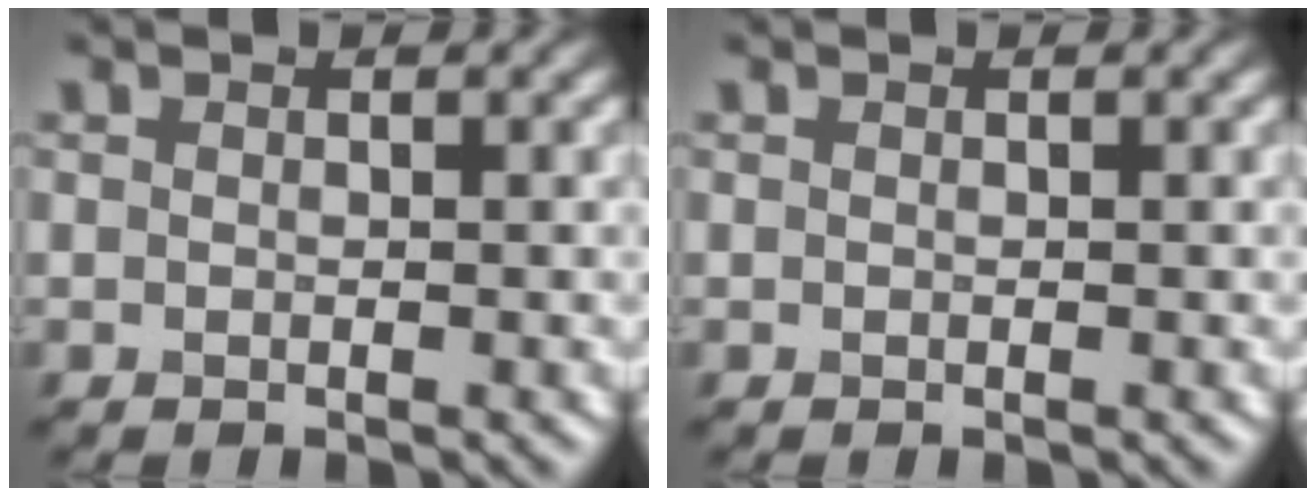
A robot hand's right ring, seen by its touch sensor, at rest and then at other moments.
{"total": 0.0}